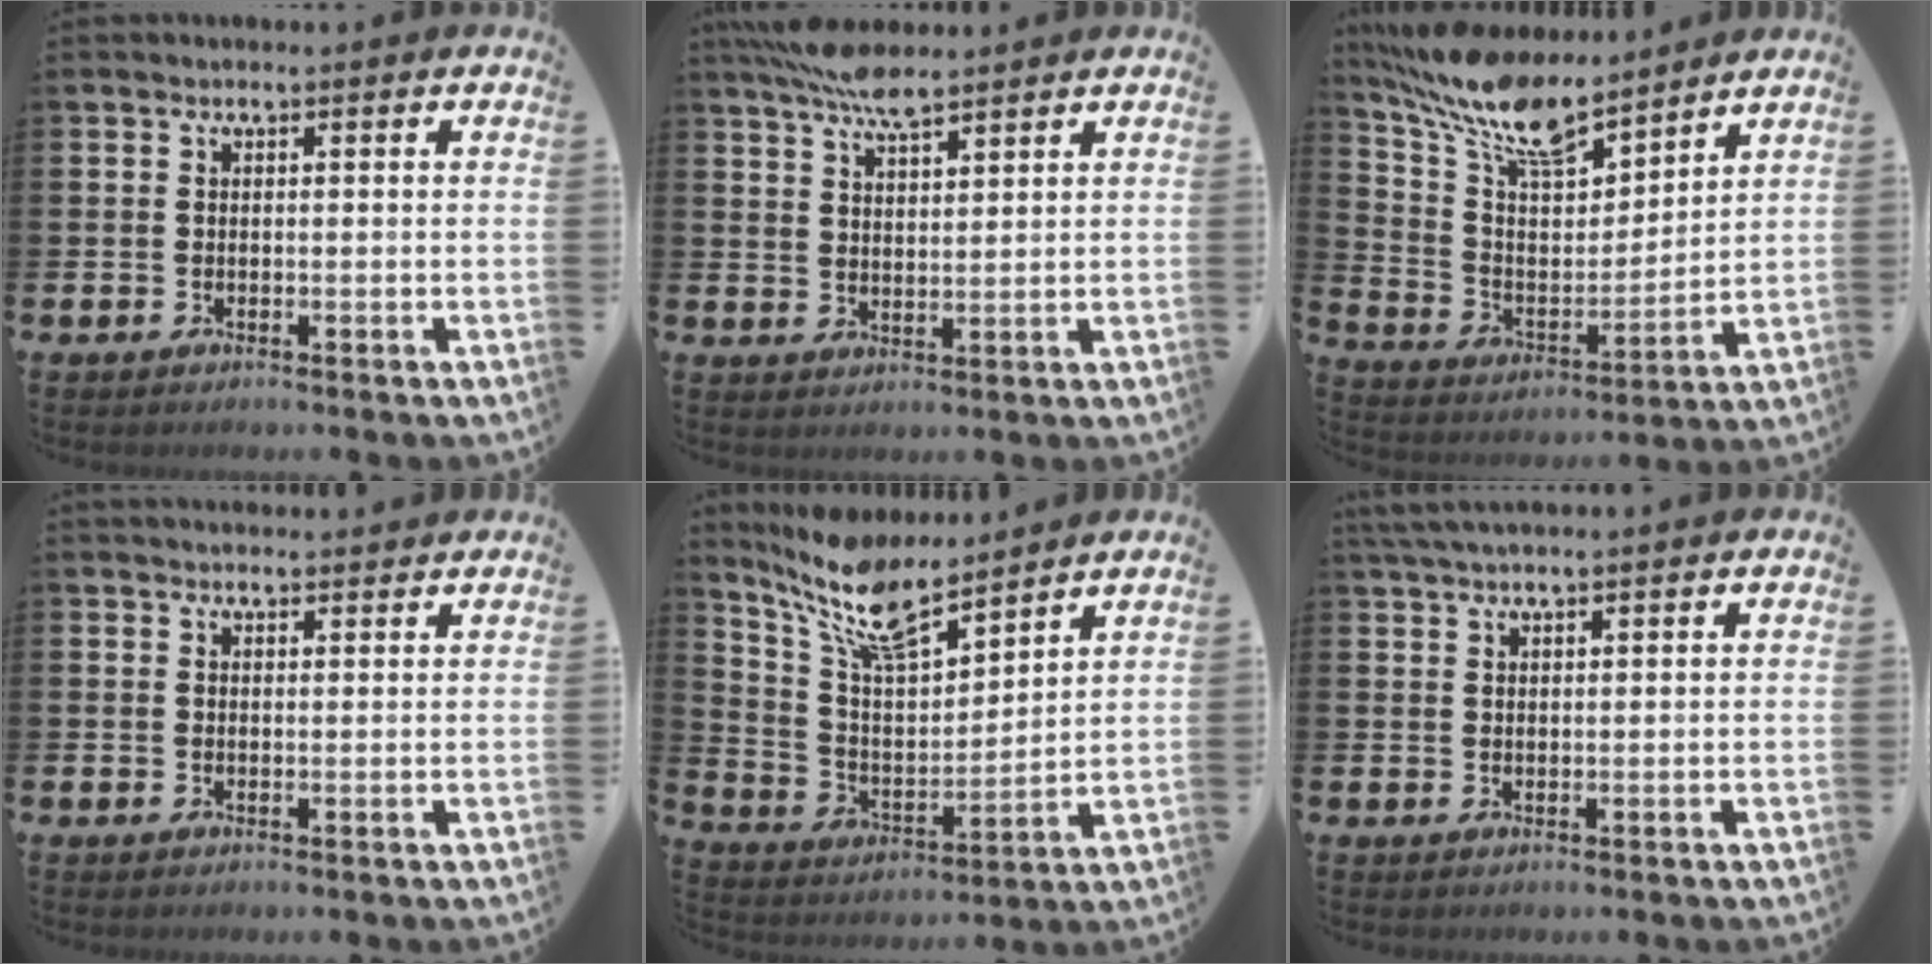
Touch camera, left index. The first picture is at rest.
{"total": 6.2, "force": [5.4, 1.4, 2.8], "torque": [-0.067, -0.019, 0.097]}
{"total": 12.0, "force": [10.2, 3.6, 5.1], "torque": [-0.140, -0.052, 0.185]}
{"total": 2.1, "force": [2.0, 0.4, 0.1], "torque": [0.002, -0.009, 0.035]}
{"total": 10.4, "force": [8.7, 2.7, 5.0], "torque": [-0.136, -0.040, 0.157]}
{"total": 2.8, "force": [2.7, 0.1, 1.0], "torque": [-0.032, 0.001, 0.052]}